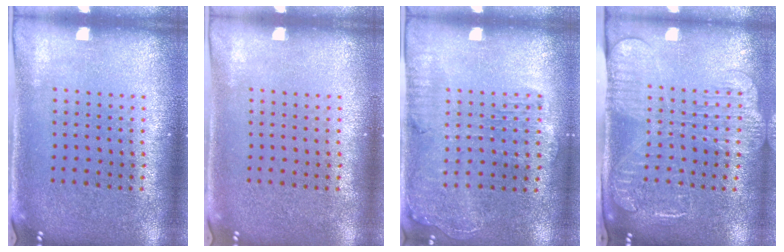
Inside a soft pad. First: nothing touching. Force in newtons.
{"total": 0.0}
{"total": 1.4, "press": 1.4, "slide": 0.3}
{"total": 2.5, "press": 2.0, "slide": 1.4}